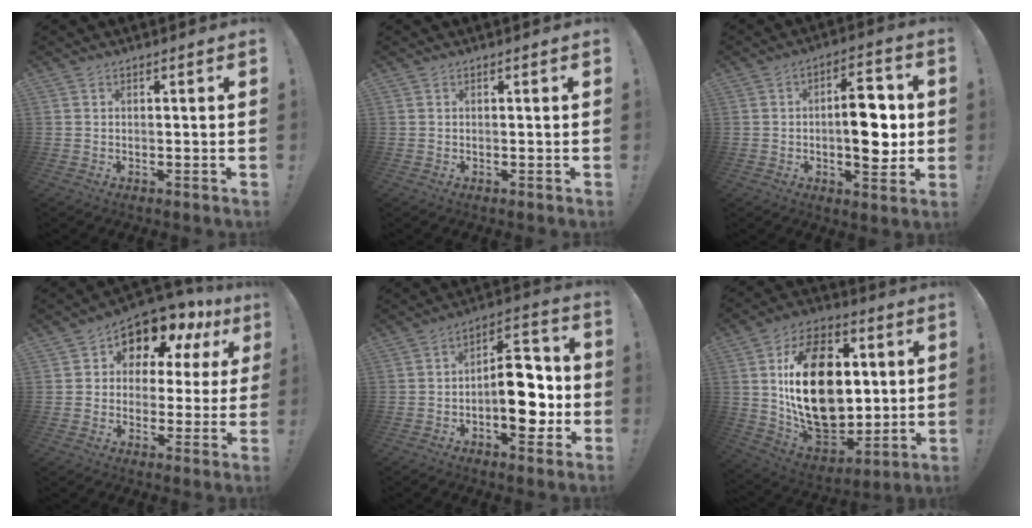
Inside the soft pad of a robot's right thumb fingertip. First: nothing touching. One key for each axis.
{"total": 0.0}
{"total": 12.7, "fx": -0.5, "fy": 6.3, "fz": 11.1, "tx": -0.148, "ty": 0.010, "tz": -0.011}
{"total": 9.2, "fx": 6.4, "fy": 5.4, "fz": 3.8, "tx": -0.059, "ty": -0.064, "tz": 0.112}
{"total": 15.1, "fx": -3.7, "fy": 8.3, "fz": 12.0, "tx": -0.169, "ty": 0.036, "tz": -0.058}
{"total": 27.5, "fx": 3.5, "fy": 18.4, "fz": 20.2, "tx": -0.359, "ty": -0.016, "tz": 0.075}